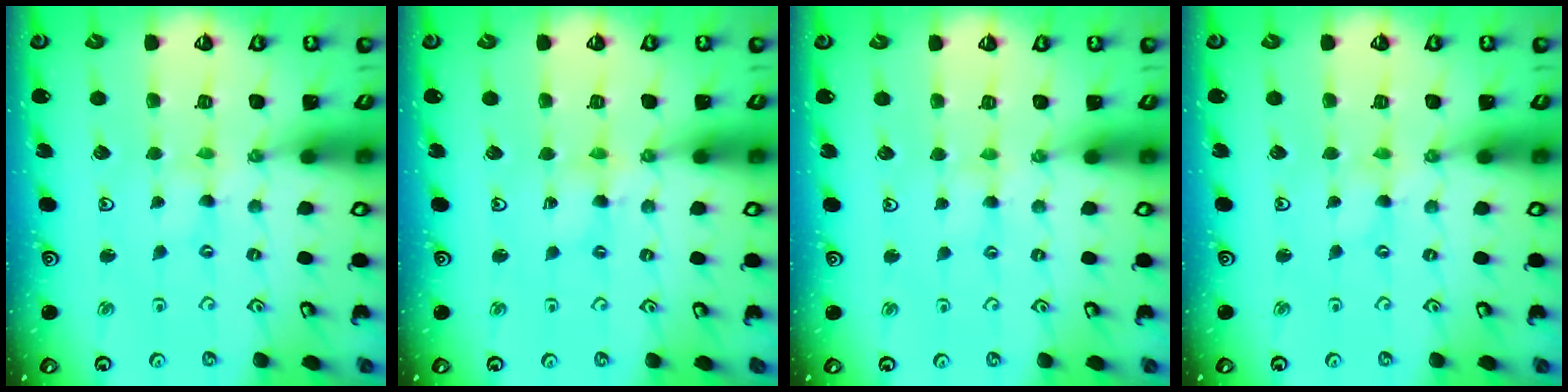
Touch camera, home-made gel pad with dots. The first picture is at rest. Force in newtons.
{"total": 2.6, "press": 2.6, "slide": 0.4}
{"total": 1.4, "press": 1.4, "slide": 0.3}
{"total": 0.0}